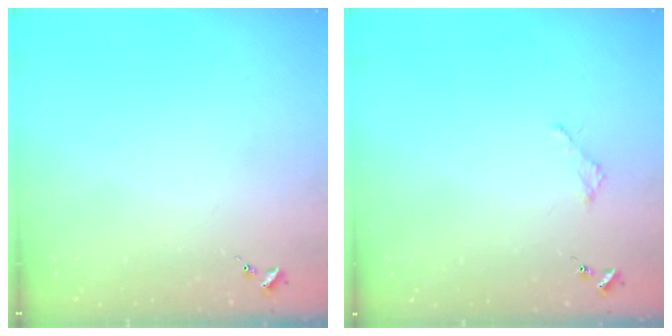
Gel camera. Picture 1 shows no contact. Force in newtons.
{"total": 1.8, "press": 1.8, "slide": 0.2}